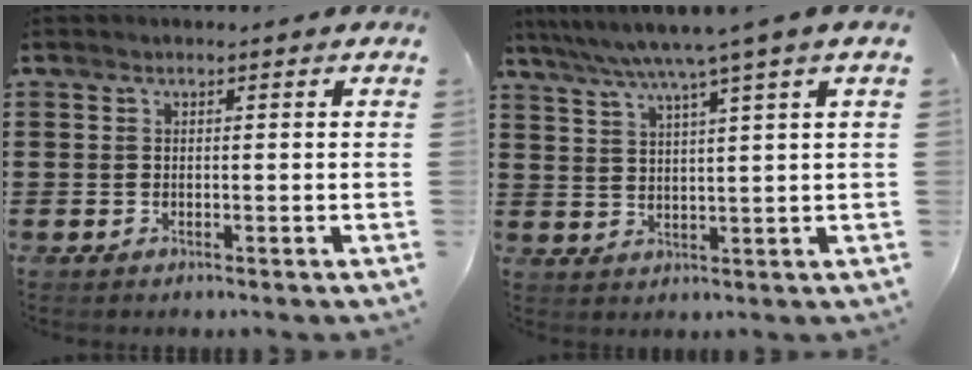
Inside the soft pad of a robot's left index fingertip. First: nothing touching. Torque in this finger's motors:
{"motor_torque": [2.14, 0.00, 0.93, 0.21]}